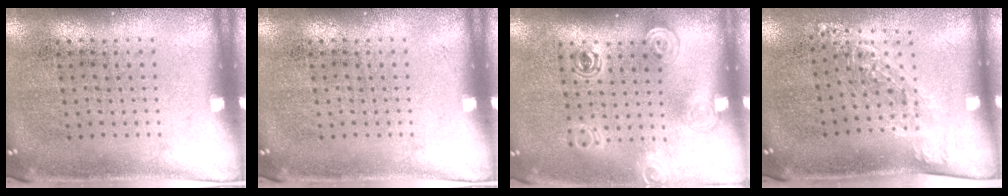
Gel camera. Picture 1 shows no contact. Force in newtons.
{"total": 0.0}
{"total": 1.4, "press": 1.2, "slide": 0.8}
{"total": 1.3, "press": 1.0, "slide": 0.9}